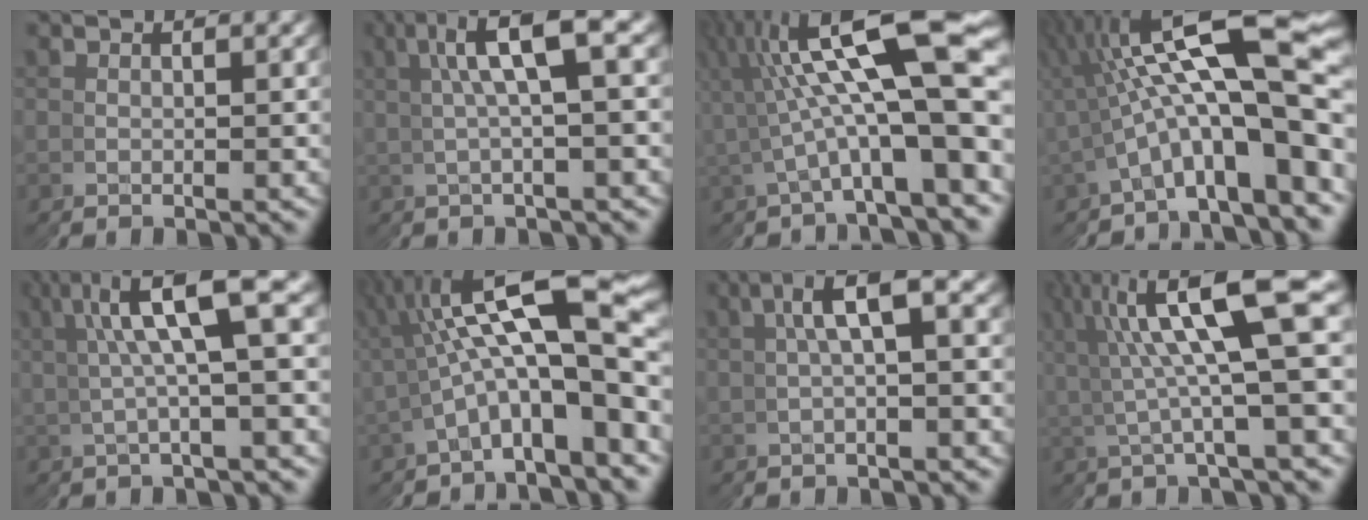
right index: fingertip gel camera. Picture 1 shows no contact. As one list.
[{"total": 5.8, "force": [2.4, 0.9, 5.2], "torque": [-0.068, 0.028, 0.031]}, {"total": 10.1, "force": [2.3, 3.4, 9.2], "torque": [-0.144, 0.020, 0.031]}, {"total": 10.4, "force": [1.0, 4.7, 9.2], "torque": [-0.156, 0.000, 0.022]}, {"total": 6.7, "force": [3.1, 1.5, 5.8], "torque": [-0.079, 0.033, 0.038]}, {"total": 9.3, "force": [0.9, 4.4, 8.2], "torque": [-0.139, 0.000, 0.017]}, {"total": 3.4, "force": [1.0, 0.6, 3.2], "torque": [-0.041, 0.021, 0.012]}, {"total": 7.9, "force": [3.0, 2.5, 6.9], "torque": [-0.102, 0.022, 0.043]}]